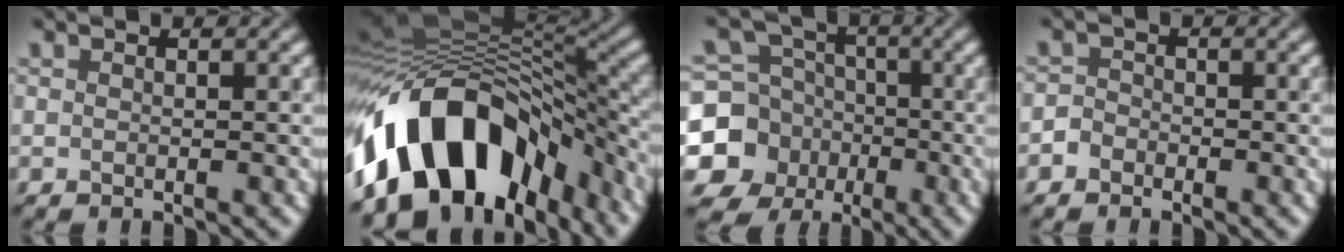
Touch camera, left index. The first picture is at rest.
{"total": 14.5, "force": [-7.0, 8.8, 9.1], "torque": [-0.150, 0.021, -0.119]}
{"total": 10.3, "force": [-3.1, 9.5, 2.6], "torque": [-0.075, -0.025, -0.080]}
{"total": 1.3, "force": [-0.9, 0.9, 0.1], "torque": [0.007, 0.008, -0.023]}